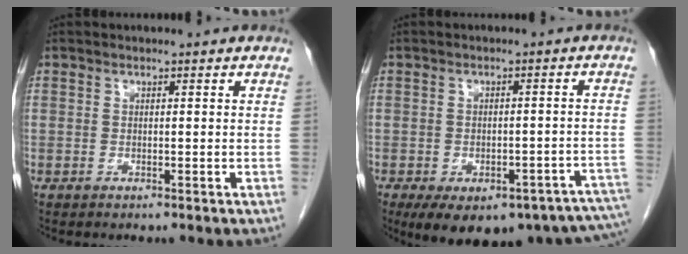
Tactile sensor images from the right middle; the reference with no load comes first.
{"total": 20.6, "force": [-14.6, 8.8, 11.6], "torque": [-0.133, 0.012, -0.160]}